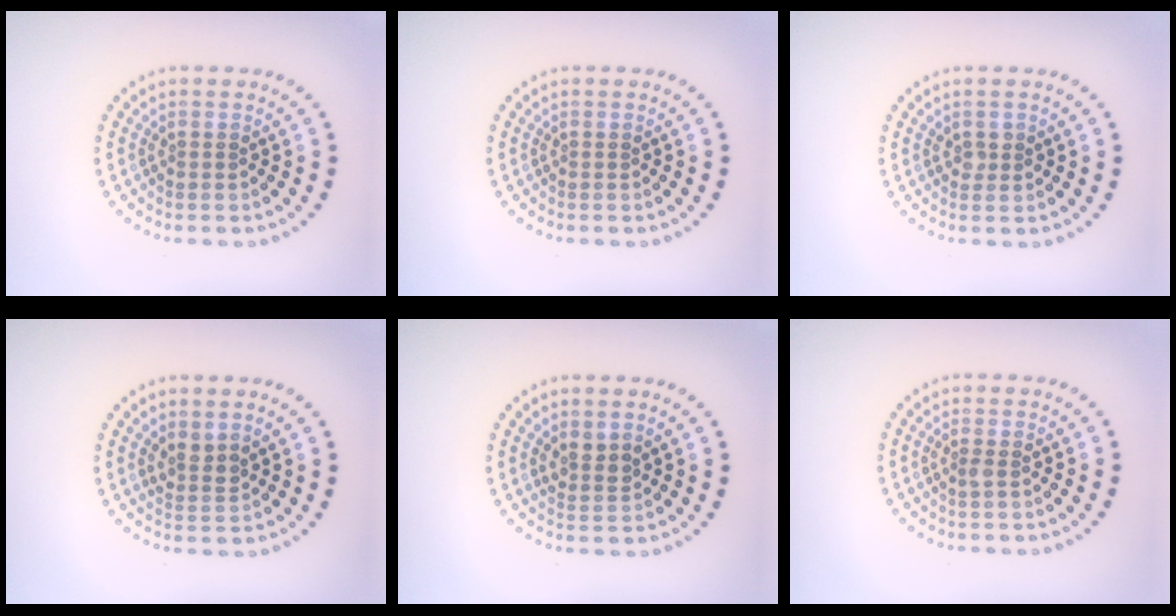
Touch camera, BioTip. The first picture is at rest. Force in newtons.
{"total": 0.0}
{"total": 1.0, "press": 1.0, "slide": 0.2}
{"total": 1.5, "press": 1.2, "slide": 0.9}
{"total": 1.5, "press": 1.2, "slide": 0.9}
{"total": 0.7, "press": 0.6, "slide": 0.3}